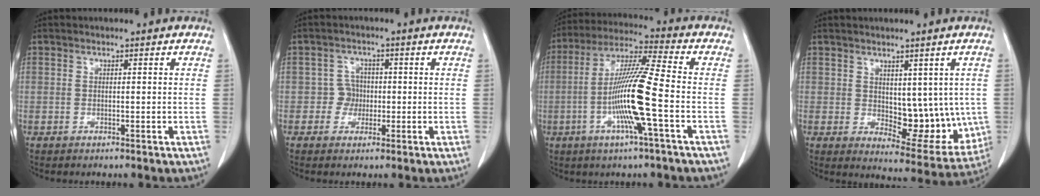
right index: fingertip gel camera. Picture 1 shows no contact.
{"total": 2.8, "force": [-0.5, 2.7, 0.3], "torque": [0.005, 0.010, -0.009]}
{"total": 13.2, "force": [-3.2, -0.6, 12.8], "torque": [-0.250, -0.004, -0.070]}
{"total": 10.5, "force": [0.5, 5.5, 9.0], "torque": [-0.097, -0.011, 0.025]}